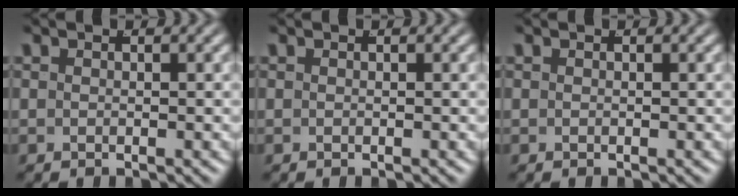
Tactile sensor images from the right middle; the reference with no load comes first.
{"total": 0.0}
{"total": 0.0}